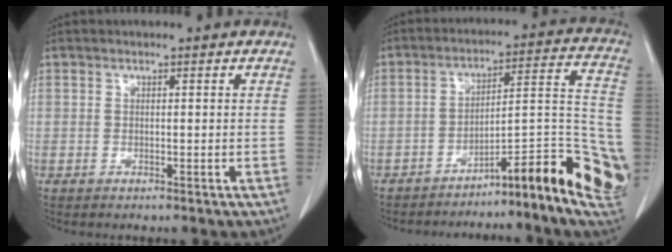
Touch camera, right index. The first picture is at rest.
{"total": 16.6, "force": [-8.5, 2.5, 14.0], "torque": [-0.121, 0.049, -0.114]}